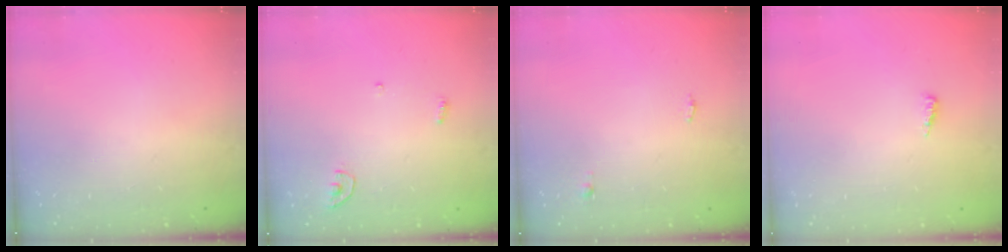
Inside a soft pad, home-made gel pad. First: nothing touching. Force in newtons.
{"total": 3.8, "press": 3.8, "slide": 0.3}
{"total": 7.6, "press": 3.3, "slide": 6.8}
{"total": 4.2, "press": 4.2, "slide": 0.6}